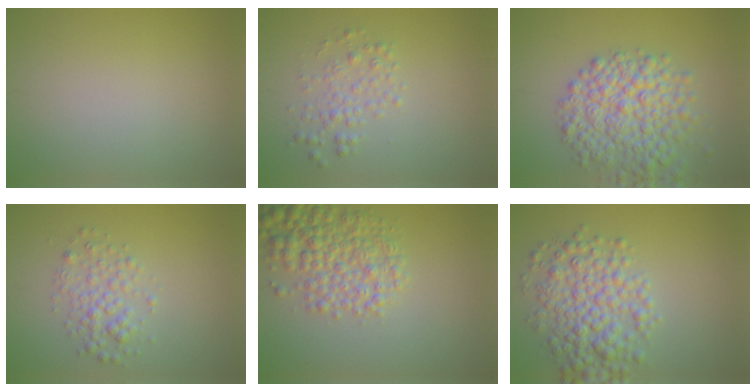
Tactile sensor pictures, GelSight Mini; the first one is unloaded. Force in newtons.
{"total": 2.0, "press": 2.0, "slide": 0.0}
{"total": 7.0, "press": 7.0, "slide": 0.3}
{"total": 2.5, "press": 2.5, "slide": 0.1}
{"total": 5.3, "press": 5.3, "slide": 0.2}
{"total": 5.8, "press": 5.8, "slide": 0.0}